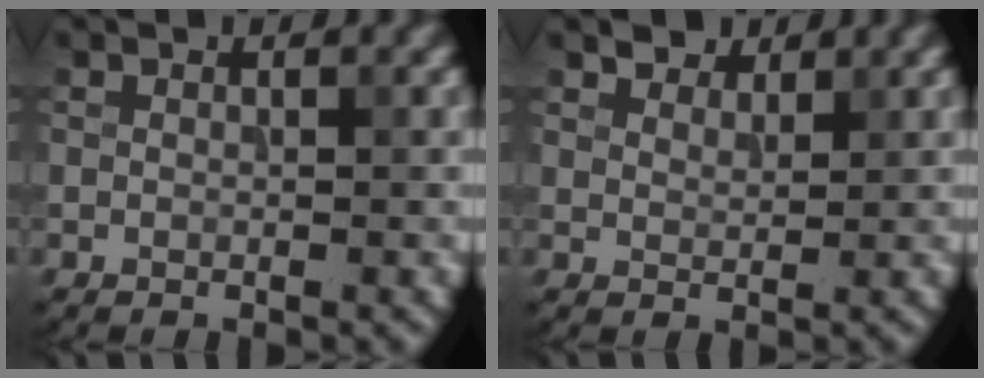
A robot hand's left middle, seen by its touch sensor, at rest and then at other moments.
{"total": 2.6, "force": [2.3, 1.1, 0.6], "torque": [-0.016, -0.011, 0.046]}